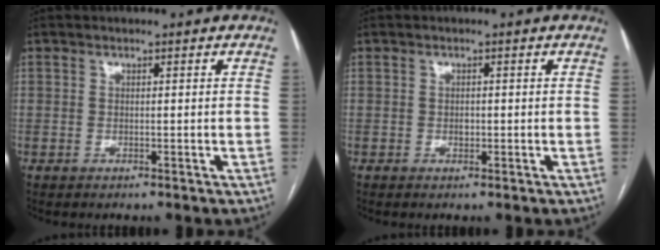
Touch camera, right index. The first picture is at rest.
{"total": 1.0, "force": [-0.2, 0.7, 0.7], "torque": [-0.014, 0.001, -0.002]}